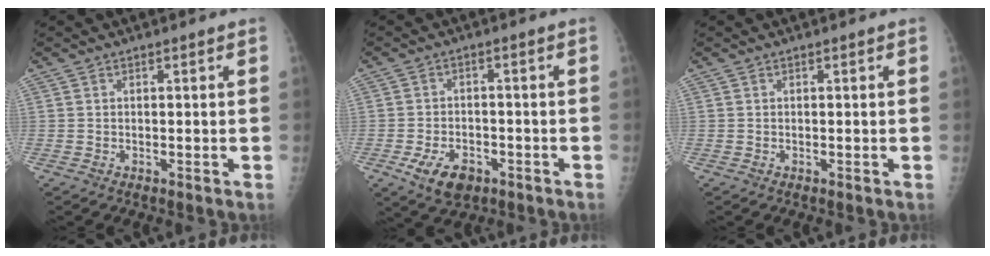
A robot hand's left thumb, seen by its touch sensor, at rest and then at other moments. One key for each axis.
{"total": 7.3, "fx": -3.6, "fy": 4.5, "fz": 4.6, "tx": -0.075, "ty": 0.013, "tz": -0.053}
{"total": 0.0}